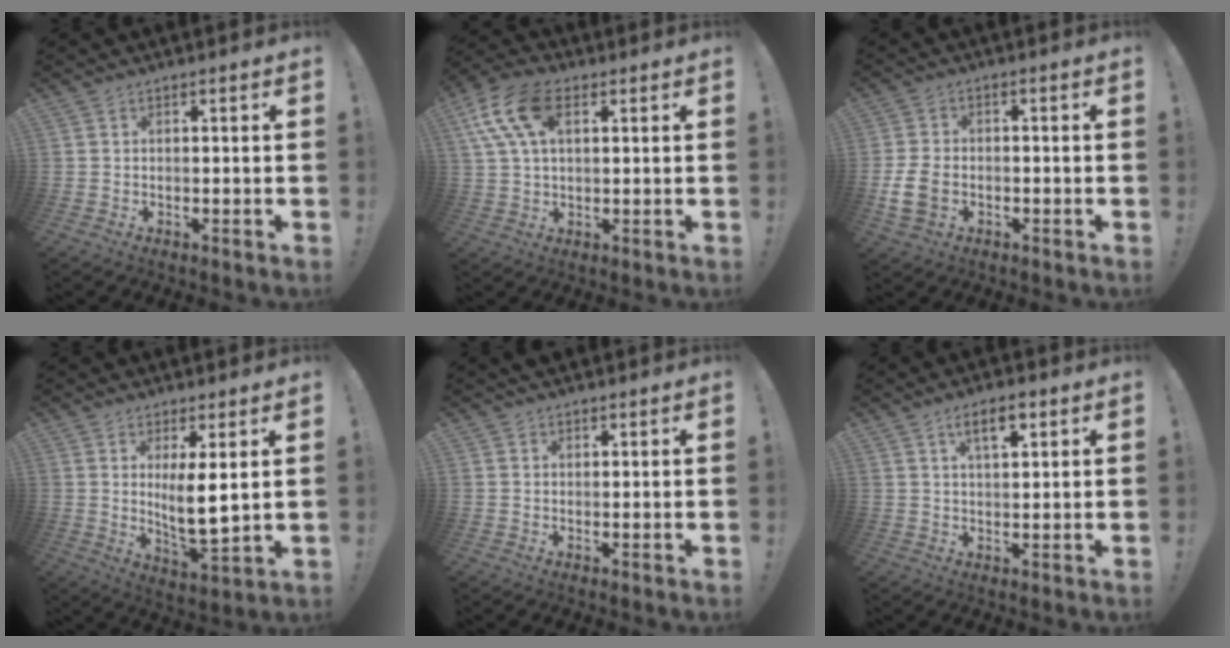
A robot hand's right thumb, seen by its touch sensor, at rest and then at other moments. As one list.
[{"total": 14.2, "force": [4.9, 8.4, 10.4], "torque": [-0.206, -0.006, 0.092]}, {"total": 8.4, "force": [-2.3, 5.9, 5.5], "torque": [-0.115, 0.003, -0.039]}, {"total": 9.1, "force": [2.4, 2.0, 8.6], "torque": [-0.134, -0.033, 0.039]}, {"total": 1.4, "force": [1.1, 0.9, 0.3], "torque": [-0.001, -0.001, 0.020]}, {"total": 6.1, "force": [3.1, 2.3, 4.8], "torque": [-0.071, -0.007, 0.048]}]